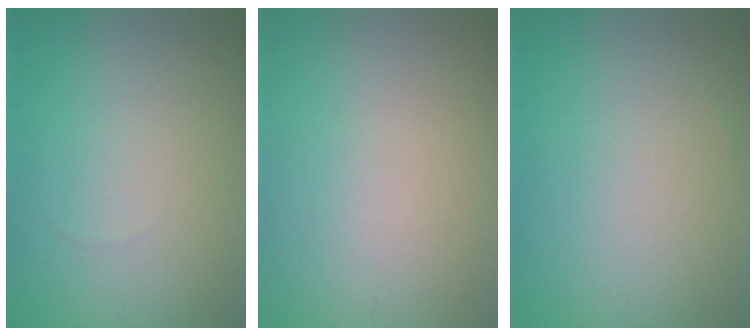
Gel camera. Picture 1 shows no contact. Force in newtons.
{"total": 0.0}
{"total": 0.0}